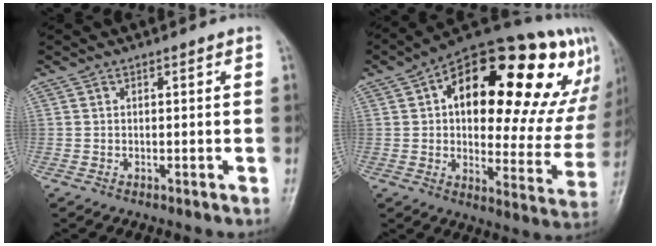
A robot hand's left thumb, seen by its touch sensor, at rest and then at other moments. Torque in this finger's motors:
{"motor_torque": [2.50, 2.51, 1.41, -1.36, 0.35]}